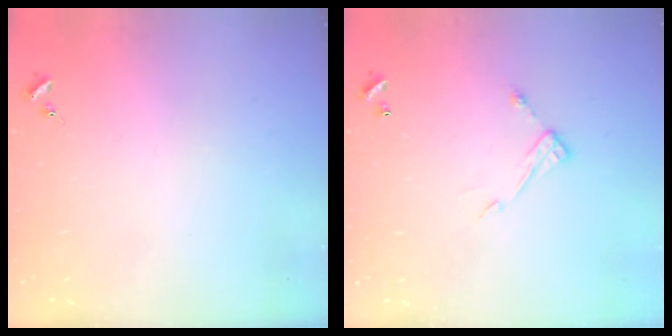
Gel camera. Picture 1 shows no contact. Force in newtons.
{"total": 7.5, "press": 7.5, "slide": 0.2}